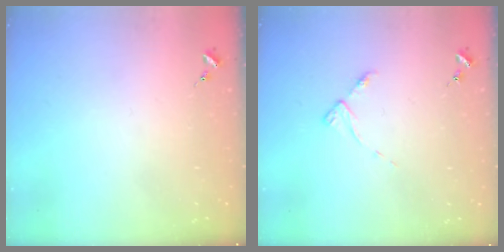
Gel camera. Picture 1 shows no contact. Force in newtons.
{"total": 4.4, "press": 4.3, "slide": 0.7}